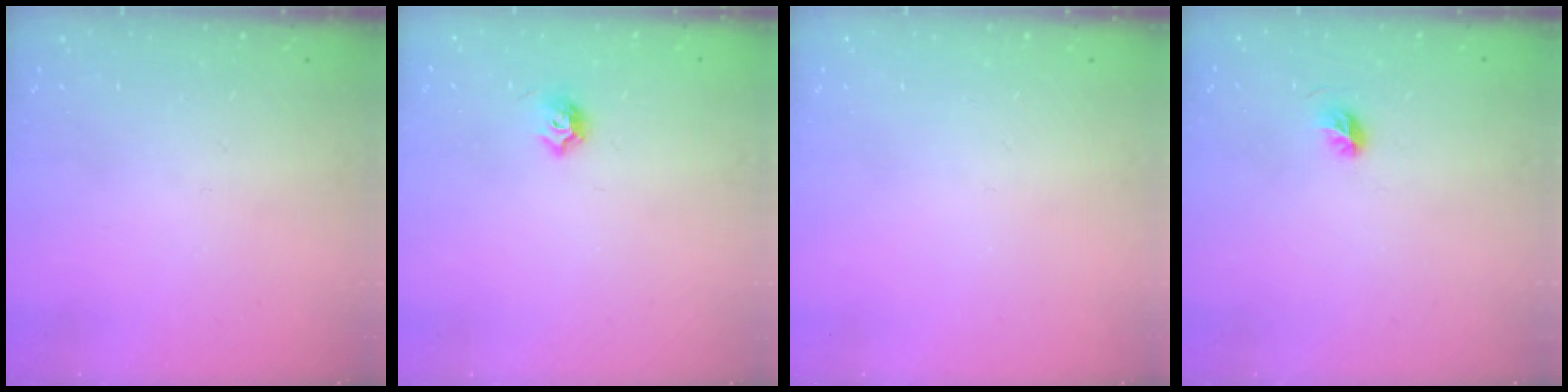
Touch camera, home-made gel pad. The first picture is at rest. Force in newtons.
{"total": 5.9, "press": 5.9, "slide": 0.8}
{"total": 0.0}
{"total": 5.3, "press": 5.2, "slide": 1.0}